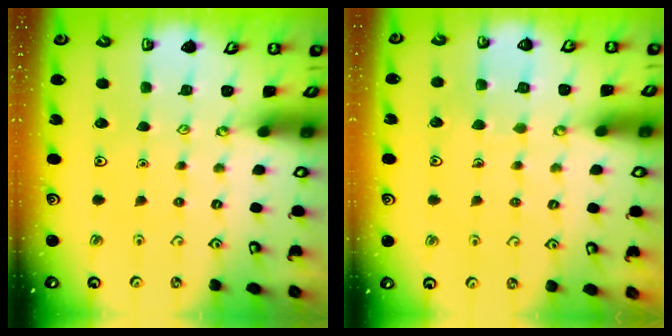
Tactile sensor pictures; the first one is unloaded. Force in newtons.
{"total": 6.1, "press": 6.1, "slide": 0.4}